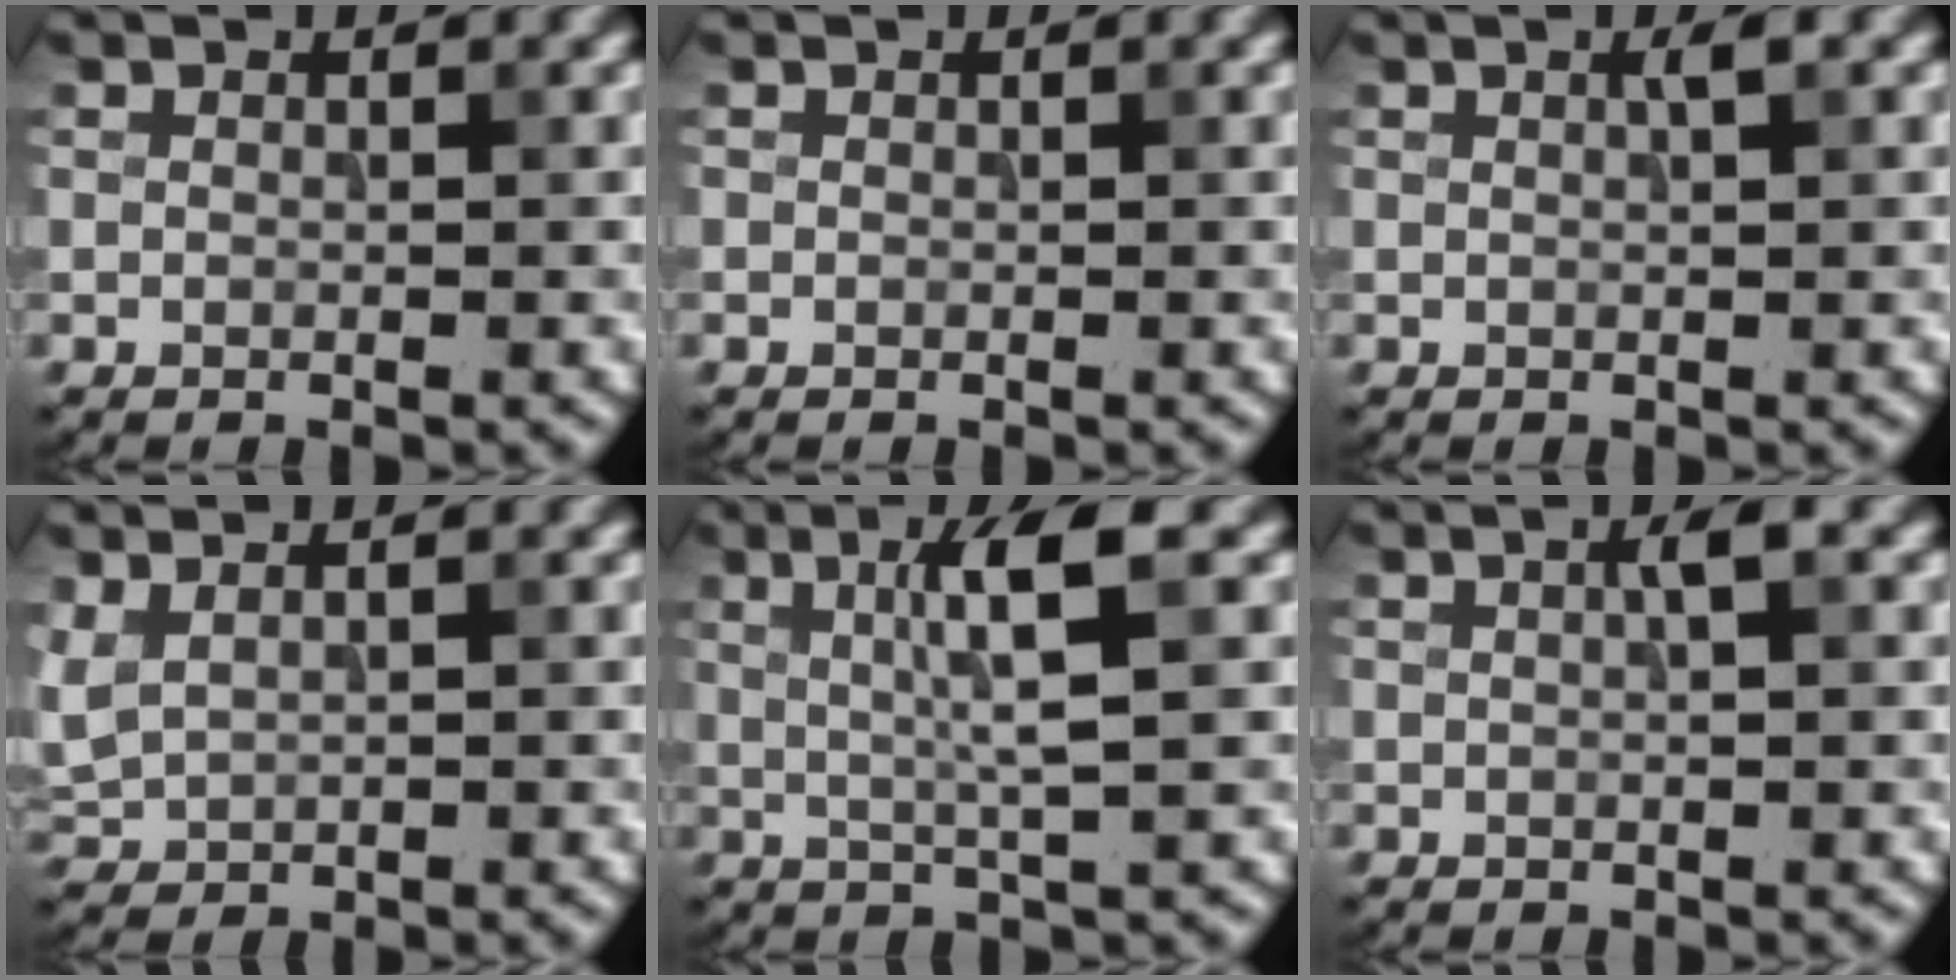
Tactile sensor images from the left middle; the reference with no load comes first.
{"total": 0.0}
{"total": 1.1, "force": [0.5, 0.1, 0.9], "torque": [-0.017, 0.003, 0.007]}
{"total": 1.8, "force": [1.2, 0.8, 1.1], "torque": [-0.033, 0.007, 0.031]}
{"total": 5.0, "force": [1.2, 0.5, 4.8], "torque": [-0.088, 0.005, 0.024]}
{"total": 1.7, "force": [0.6, 0.2, 1.6], "torque": [-0.028, 0.006, 0.008]}